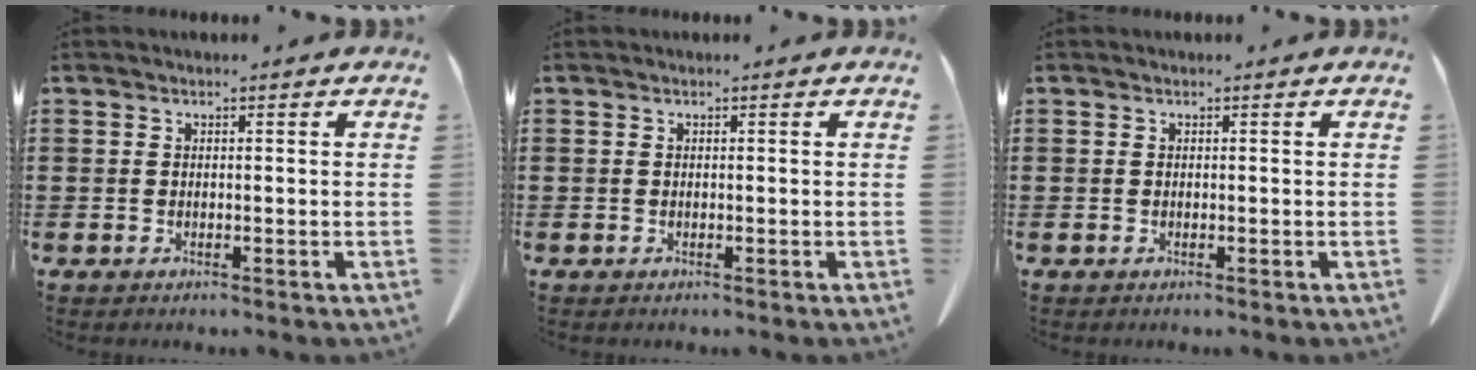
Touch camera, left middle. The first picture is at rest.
{"total": 0.0}
{"total": 0.0}